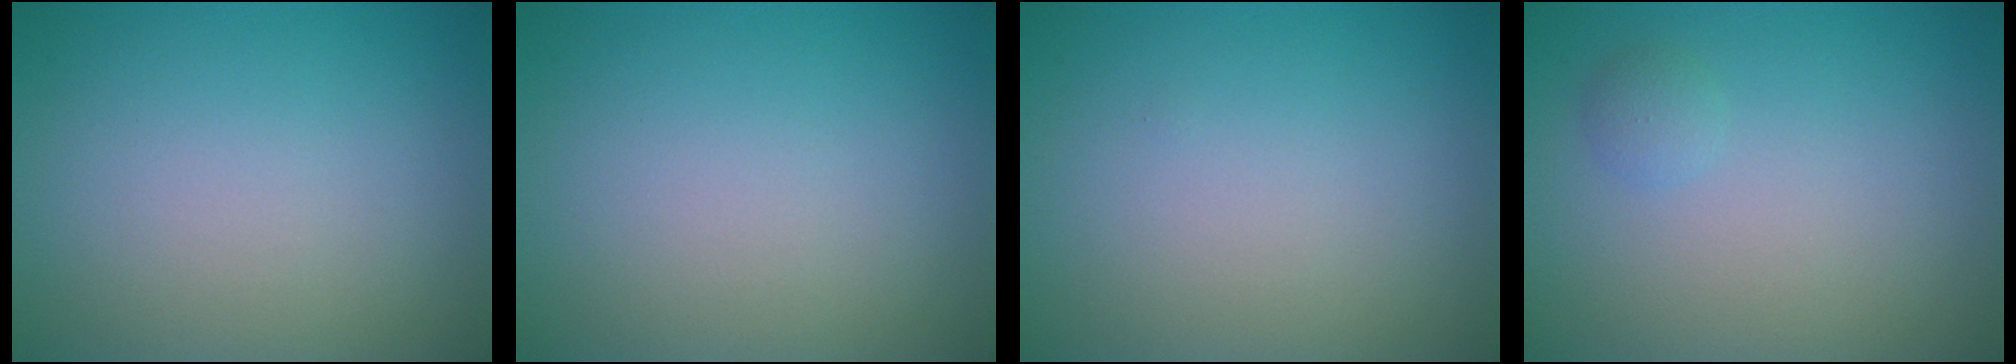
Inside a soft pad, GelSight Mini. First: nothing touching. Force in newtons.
{"total": 0.0}
{"total": 0.0}
{"total": 0.9, "press": 0.9, "slide": 0.0}